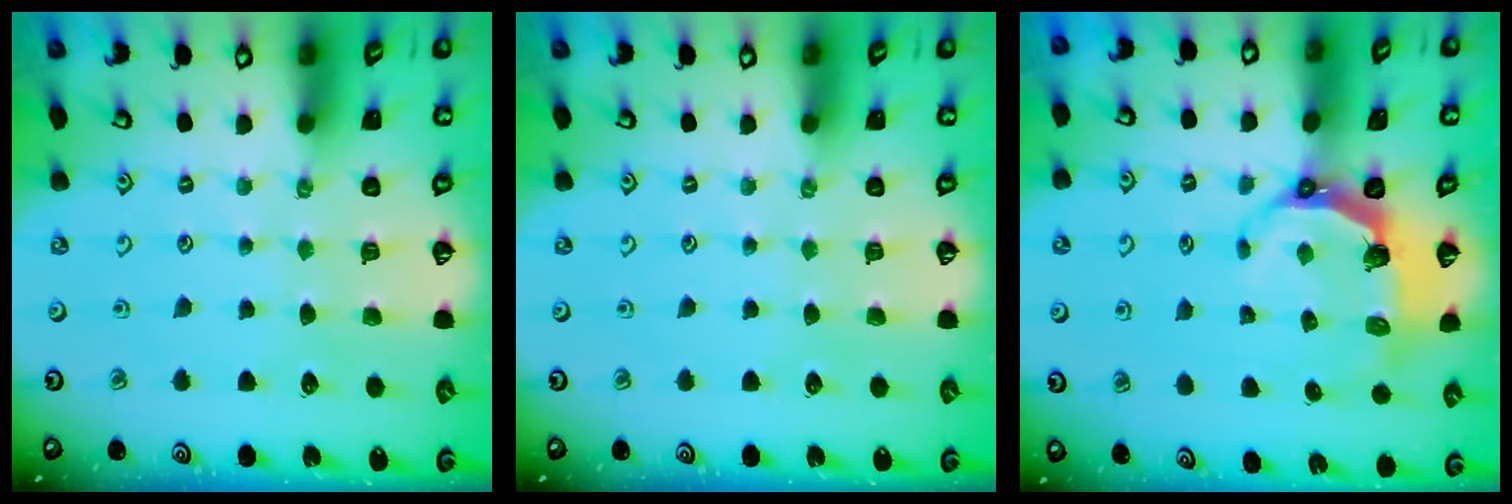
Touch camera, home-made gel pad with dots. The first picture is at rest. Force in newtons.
{"total": 0.0}
{"total": 6.4, "press": 4.9, "slide": 4.2}